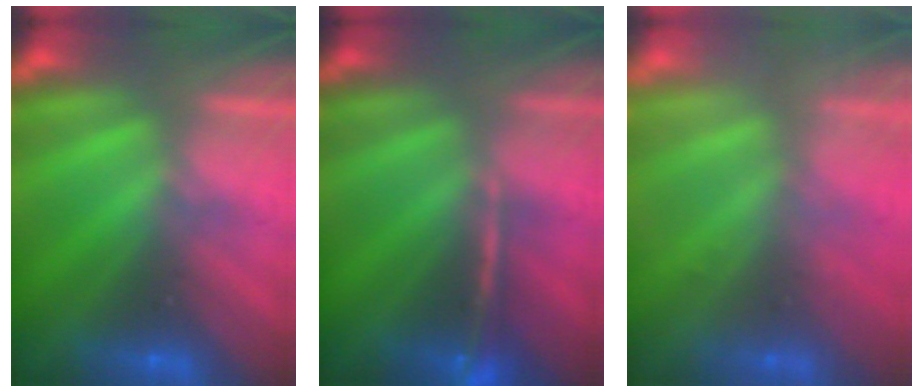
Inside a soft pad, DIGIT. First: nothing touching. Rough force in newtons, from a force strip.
{"total": 2.4}
{"total": 2.2}